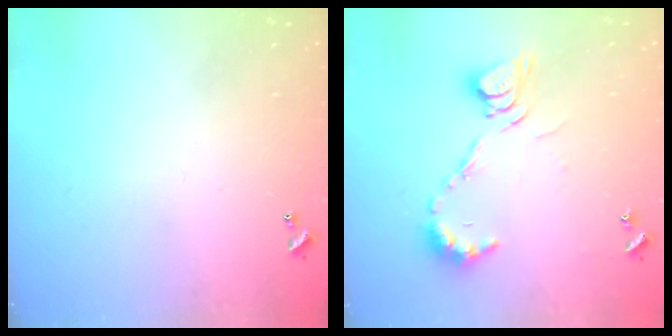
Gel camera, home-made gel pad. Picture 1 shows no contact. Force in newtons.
{"total": 9.3, "press": 9.3, "slide": 0.3}